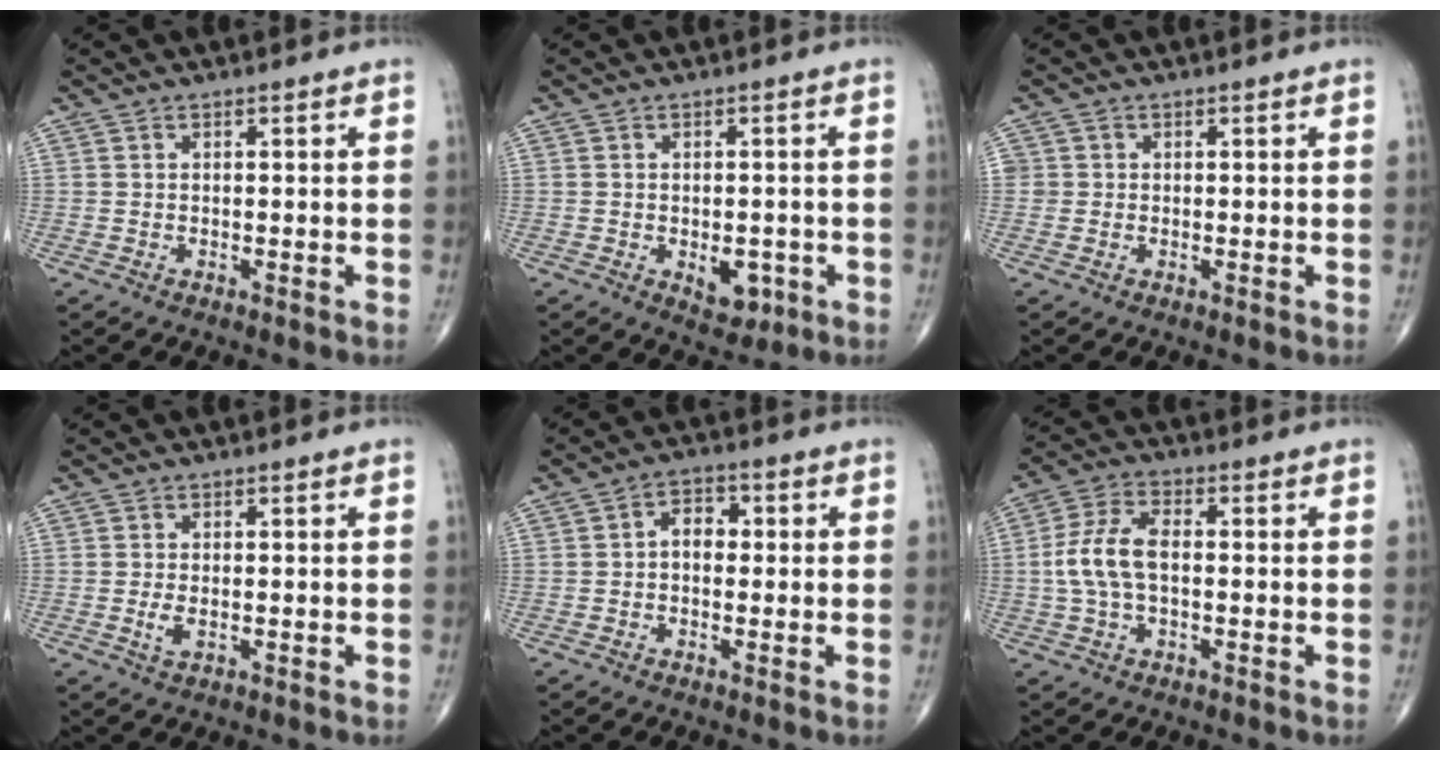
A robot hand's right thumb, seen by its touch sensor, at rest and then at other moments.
{"total": 4.9, "force": [-1.5, 3.1, 3.6], "torque": [-0.026, 0.004, -0.009]}
{"total": 1.5, "force": [0.0, 1.5, 0.1], "torque": [0.008, 0.004, -0.002]}
{"total": 1.9, "force": [-0.3, 1.0, 1.6], "torque": [-0.037, -0.005, -0.005]}
{"total": 4.3, "force": [0.1, 3.1, 3.0], "torque": [-0.030, 0.017, -0.009]}
{"total": 8.6, "force": [-0.3, 4.6, 7.3], "torque": [-0.157, 0.023, -0.010]}